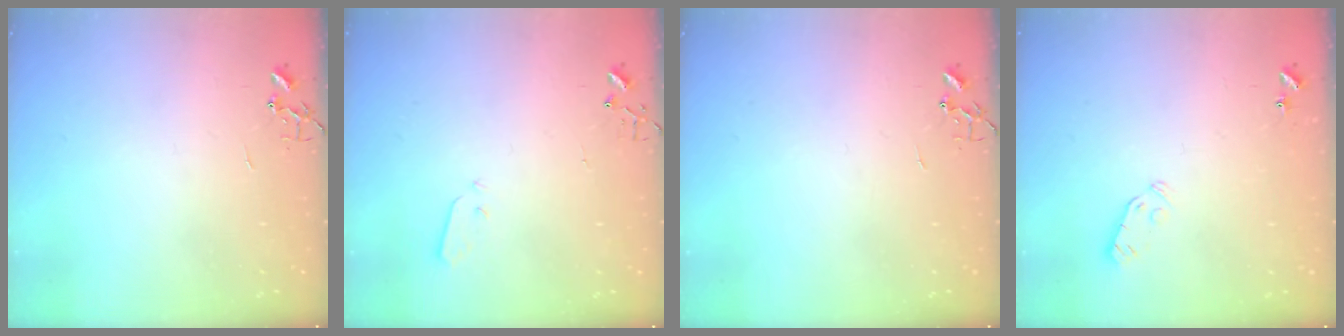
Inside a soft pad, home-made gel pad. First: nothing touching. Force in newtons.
{"total": 3.2, "press": 3.2, "slide": 0.1}
{"total": 0.0}
{"total": 3.9, "press": 3.8, "slide": 0.9}